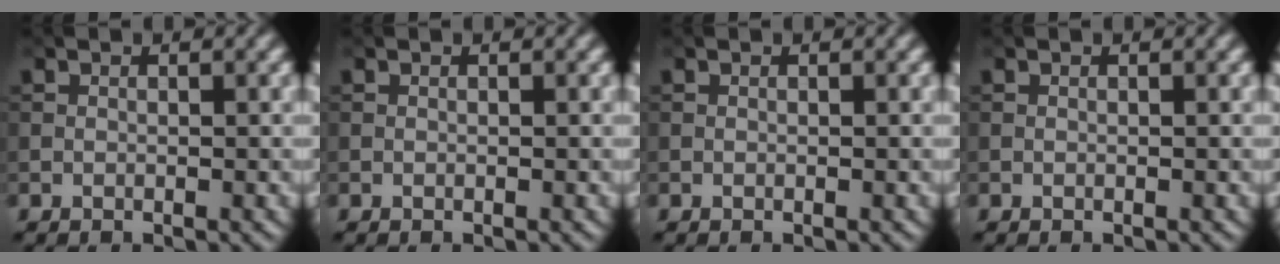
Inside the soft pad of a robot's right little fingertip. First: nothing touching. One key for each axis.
{"total": 0.0}
{"total": 0.0}
{"total": 0.0}